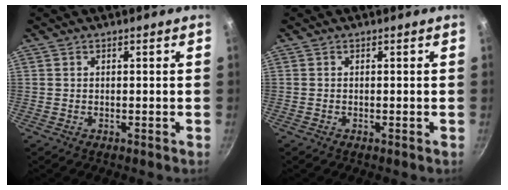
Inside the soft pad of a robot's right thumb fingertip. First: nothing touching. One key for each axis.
{"total": 0.0}